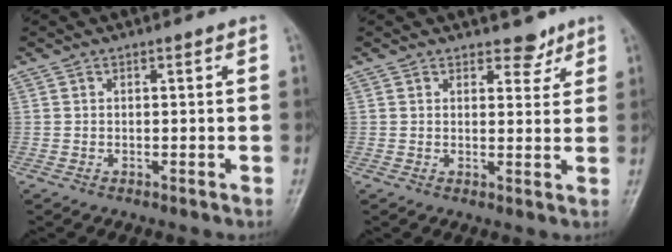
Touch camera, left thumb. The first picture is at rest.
{"total": 3.6, "force": [2.8, 1.9, 1.1], "torque": [0.009, -0.018, 0.040]}